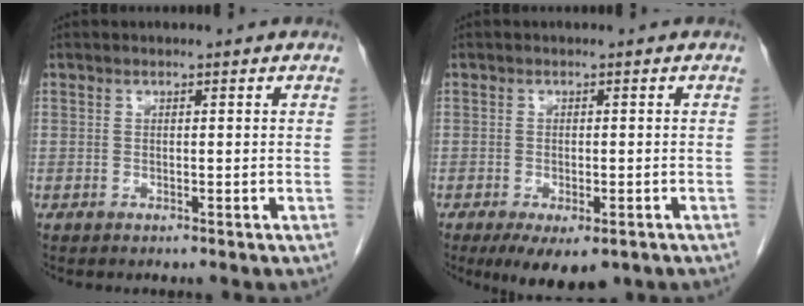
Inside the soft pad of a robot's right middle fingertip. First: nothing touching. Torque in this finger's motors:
{"motor_torque": [1.21, -0.92, 0.11, 0.10]}